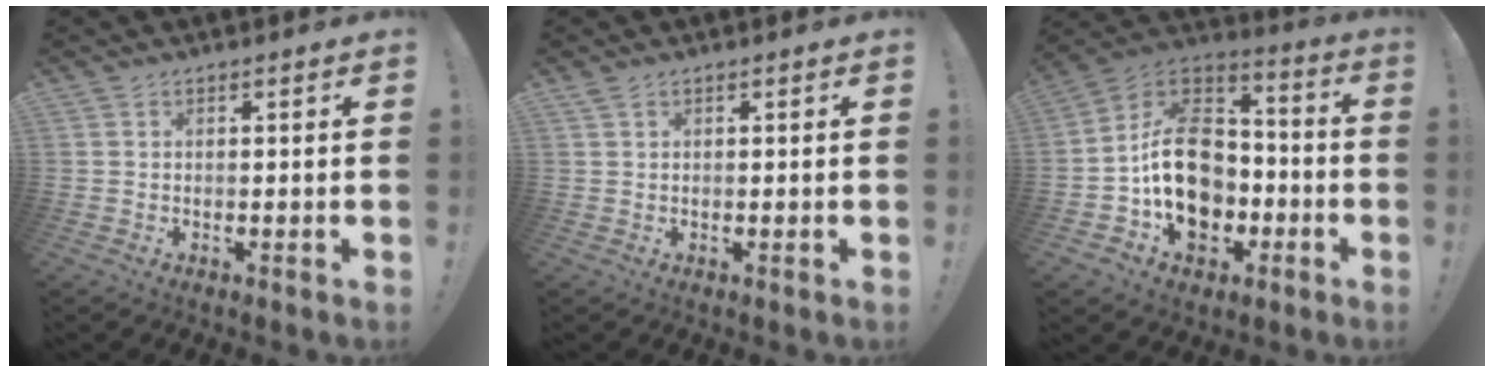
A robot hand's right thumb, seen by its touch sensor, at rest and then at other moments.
{"total": 0.8, "force": [0.5, 0.1, 0.7], "torque": [-0.022, 0.004, 0.010]}
{"total": 20.4, "force": [-3.2, 15.5, 12.9], "torque": [-0.207, 0.028, -0.038]}